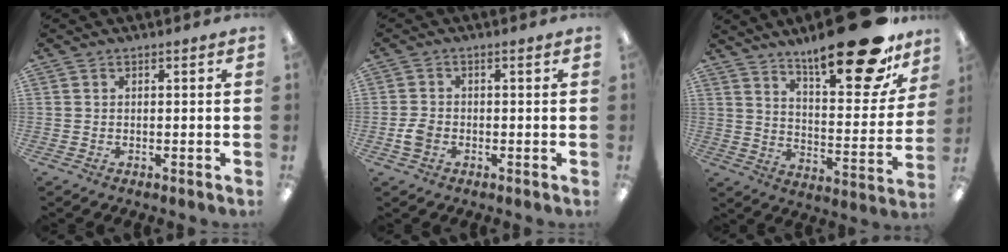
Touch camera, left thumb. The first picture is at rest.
{"total": 3.1, "force": [-0.9, 2.3, 1.9], "torque": [-0.039, 0.004, -0.018]}
{"total": 23.8, "force": [17.0, 7.3, 15.0], "torque": [-0.218, -0.108, 0.275]}